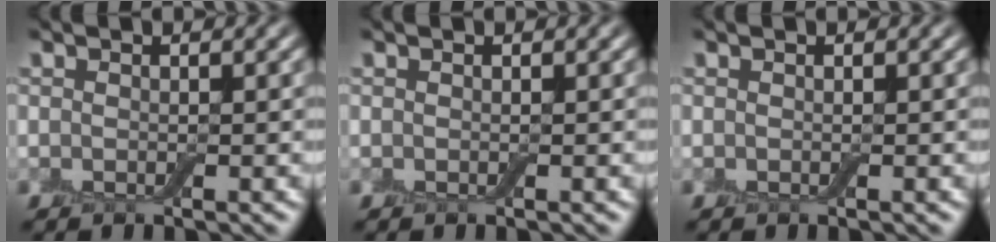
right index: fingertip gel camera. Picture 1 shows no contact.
{"total": 0.0}
{"total": 0.0}